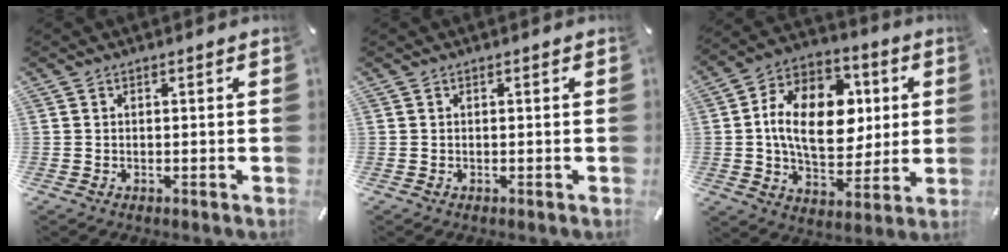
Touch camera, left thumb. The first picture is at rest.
{"total": 0.0}
{"total": 18.8, "force": [2.0, 12.9, 13.6], "torque": [-0.248, 0.007, 0.033]}